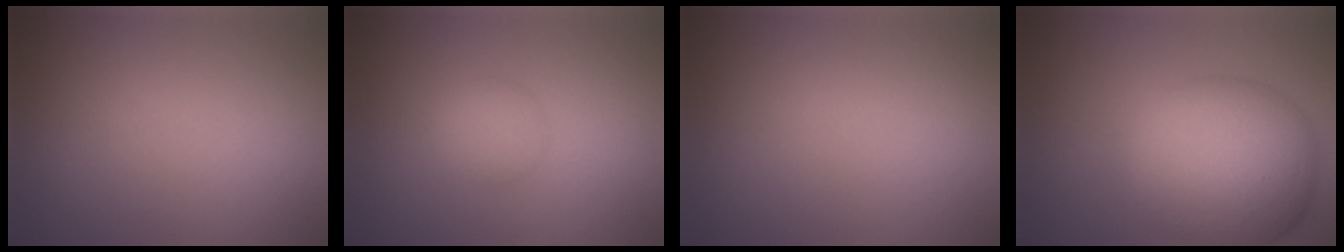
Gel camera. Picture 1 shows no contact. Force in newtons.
{"total": 2.0, "press": 2.0, "slide": 0.1}
{"total": 0.0}
{"total": 11.4, "press": 11.4, "slide": 0.3}